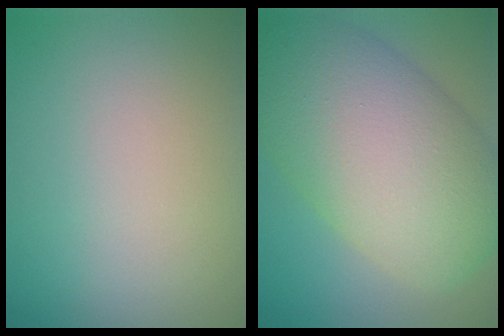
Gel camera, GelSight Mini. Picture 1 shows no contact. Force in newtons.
{"total": 13.5, "press": 13.5, "slide": 0.7}